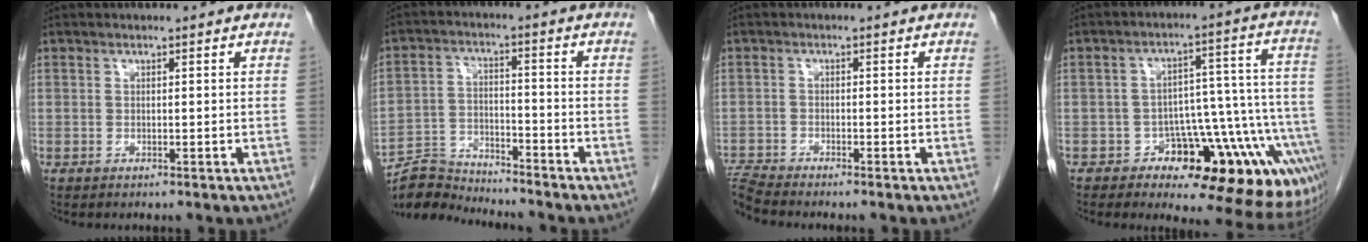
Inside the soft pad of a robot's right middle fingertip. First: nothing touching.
{"total": 7.8, "force": [-7.8, 0.6, -0.2], "torque": [-0.004, 0.006, -0.143]}
{"total": 3.8, "force": [-3.7, -0.8, 0.4], "torque": [-0.015, -0.012, -0.069]}
{"total": 16.5, "force": [-9.4, 6.3, 12.1], "torque": [-0.047, 0.073, -0.114]}